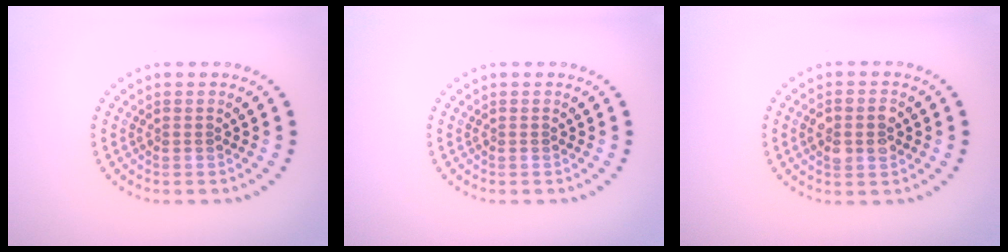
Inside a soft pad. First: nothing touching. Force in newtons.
{"total": 0.0}
{"total": 2.9, "press": 2.9, "slide": 0.3}